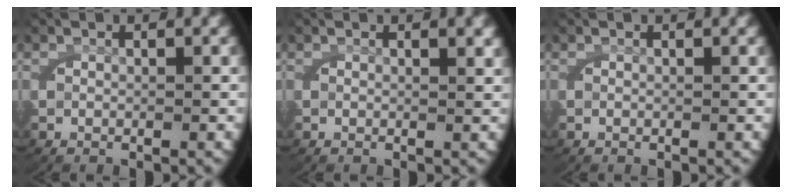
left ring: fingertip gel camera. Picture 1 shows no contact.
{"total": 0.8, "force": [0.5, 0.0, 0.7], "torque": [-0.017, -0.002, 0.008]}
{"total": 0.0}